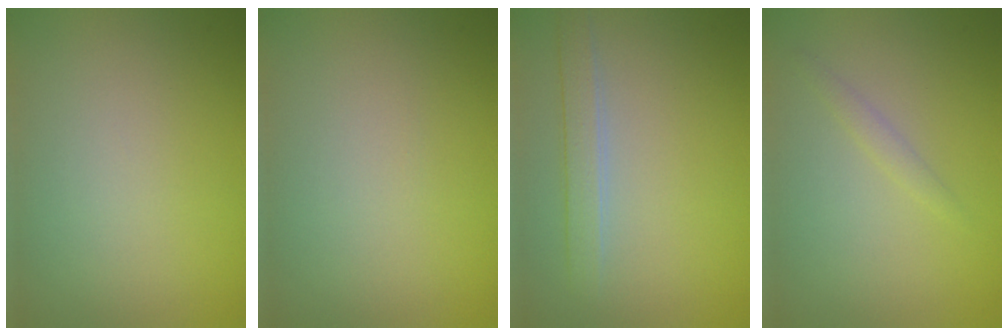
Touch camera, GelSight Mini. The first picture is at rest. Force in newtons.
{"total": 0.0}
{"total": 2.2, "press": 2.2, "slide": 0.1}
{"total": 1.0, "press": 1.0, "slide": 0.1}